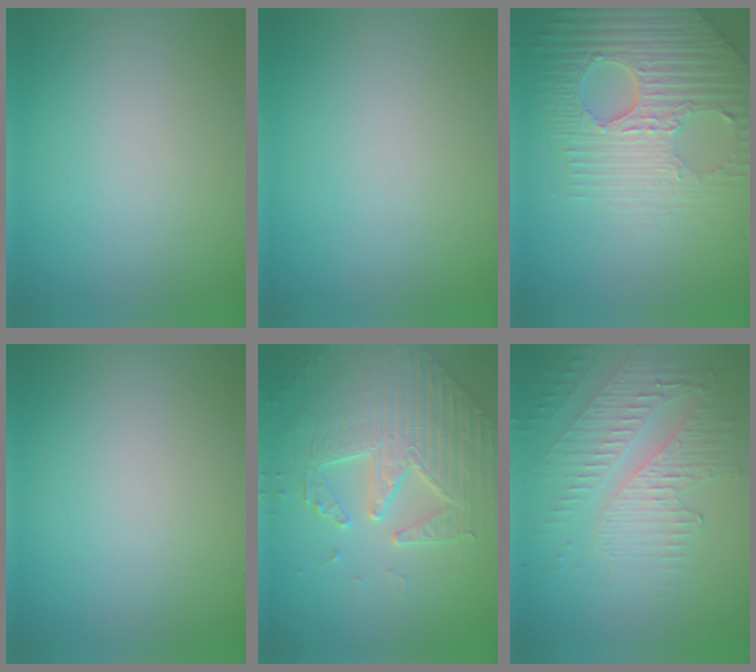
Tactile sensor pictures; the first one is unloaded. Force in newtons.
{"total": 0.0}
{"total": 7.6, "press": 5.5, "slide": 5.3}
{"total": 0.0}
{"total": 4.8, "press": 4.8, "slide": 0.5}
{"total": 5.3, "press": 3.5, "slide": 3.9}